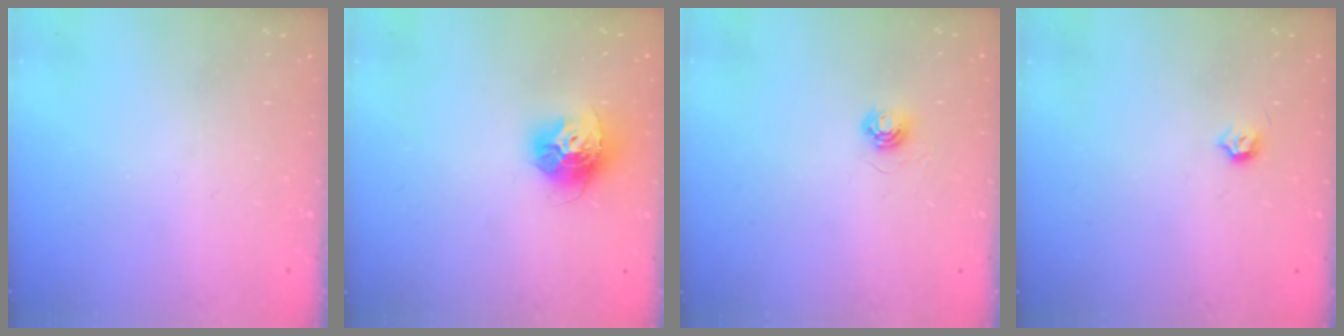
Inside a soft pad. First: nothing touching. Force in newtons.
{"total": 12.8, "press": 12.8, "slide": 1.1}
{"total": 4.7, "press": 4.7, "slide": 0.3}
{"total": 3.7, "press": 3.6, "slide": 0.6}